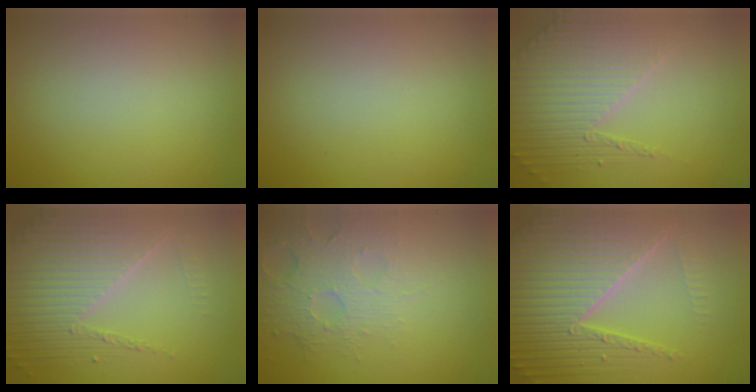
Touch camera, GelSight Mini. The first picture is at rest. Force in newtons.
{"total": 0.0}
{"total": 3.8, "press": 3.6, "slide": 1.1}
{"total": 5.1, "press": 4.2, "slide": 2.9}
{"total": 3.9, "press": 3.0, "slide": 2.5}
{"total": 7.0, "press": 6.8, "slide": 1.7}